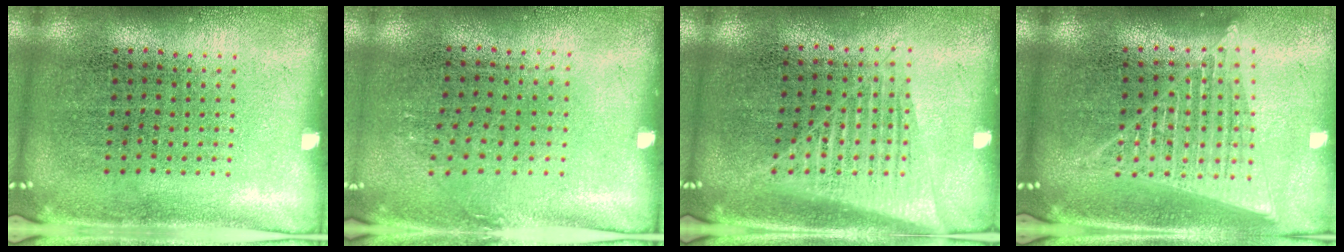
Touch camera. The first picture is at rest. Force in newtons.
{"total": 0.9, "press": 0.6, "slide": 0.6}
{"total": 1.4, "press": 1.3, "slide": 0.5}
{"total": 1.8, "press": 1.6, "slide": 0.8}